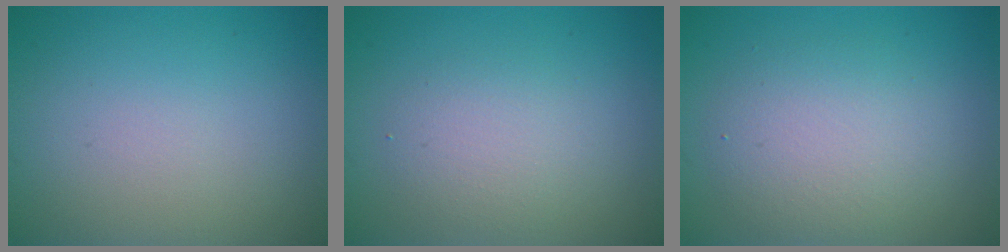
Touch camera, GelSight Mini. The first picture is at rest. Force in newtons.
{"total": 2.4, "press": 2.4, "slide": 0.2}
{"total": 4.2, "press": 4.2, "slide": 0.1}